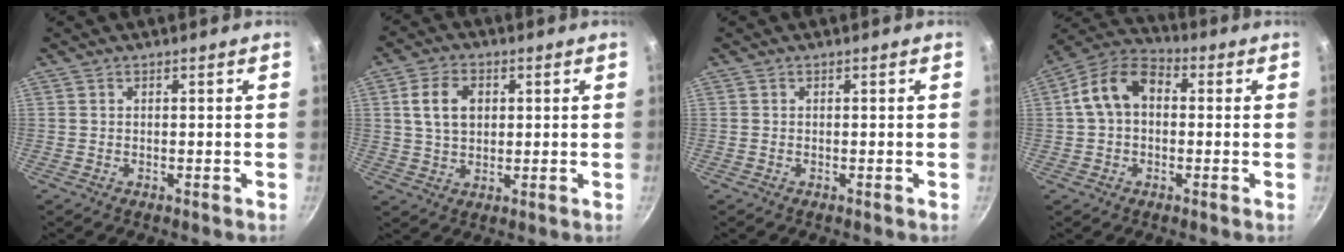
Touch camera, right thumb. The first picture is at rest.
{"total": 7.7, "force": [1.7, 5.4, 5.2], "torque": [-0.079, 0.005, 0.027]}
{"total": 0.0}
{"total": 10.7, "force": [1.0, 7.6, 7.4], "torque": [-0.110, 0.036, -0.002]}